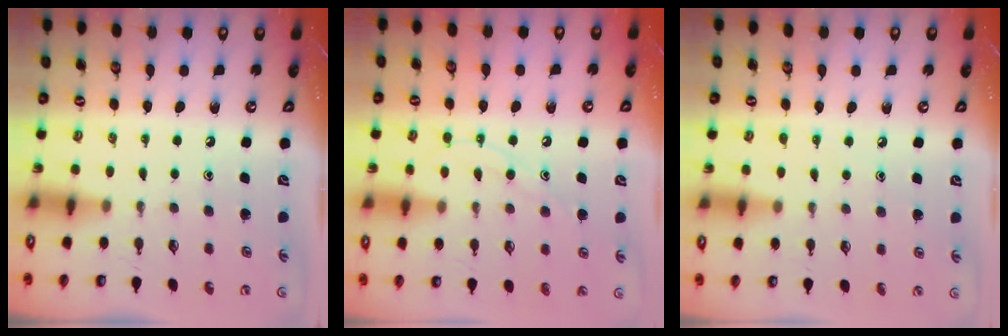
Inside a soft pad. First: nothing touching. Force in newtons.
{"total": 9.6, "press": 9.5, "slide": 0.9}
{"total": 4.4, "press": 4.3, "slide": 0.6}